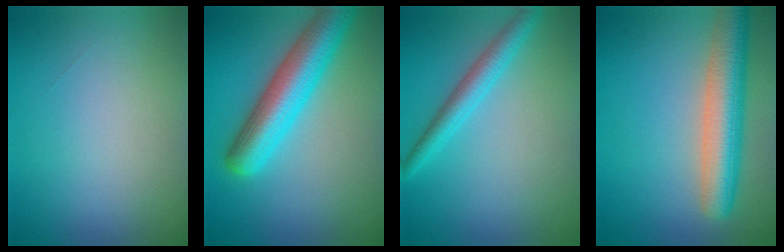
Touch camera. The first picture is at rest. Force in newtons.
{"total": 6.9, "press": 6.9, "slide": 0.2}
{"total": 2.9, "press": 2.9, "slide": 0.1}
{"total": 6.6, "press": 6.6, "slide": 0.3}